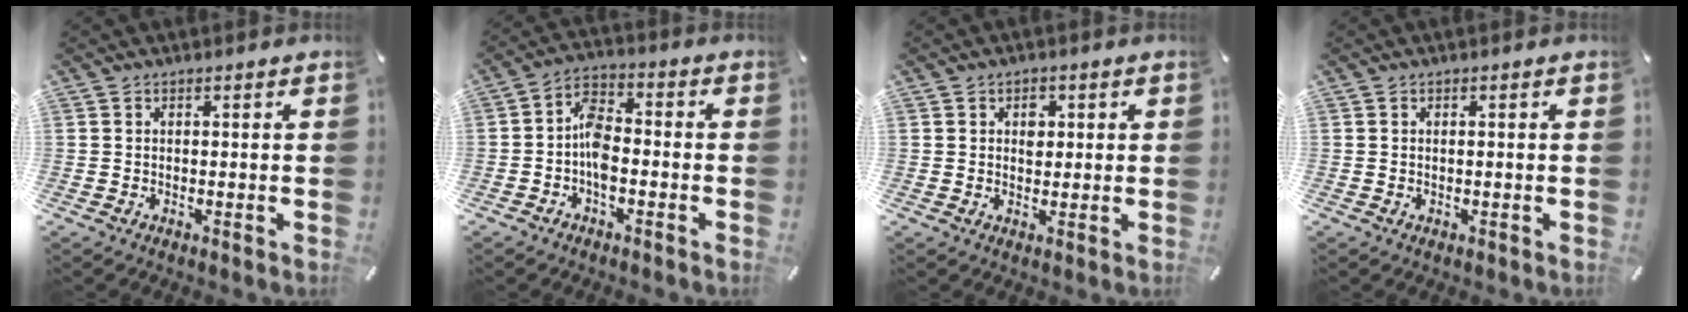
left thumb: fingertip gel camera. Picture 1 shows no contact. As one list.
[{"total": 7.2, "force": [-2.3, 4.3, 5.4], "torque": [-0.105, 0.018, -0.041]}, {"total": 3.0, "force": [0.7, 2.3, 1.7], "torque": [-0.004, -0.005, 0.003]}, {"total": 0.0}]